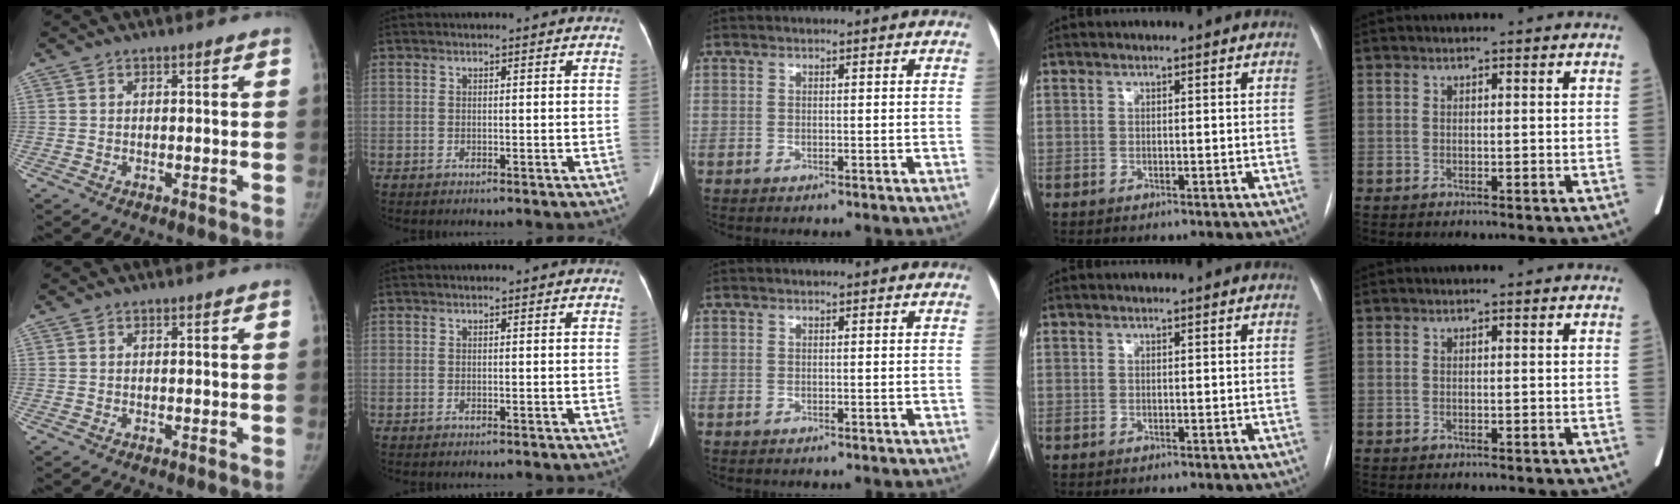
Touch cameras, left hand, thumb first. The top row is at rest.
{}